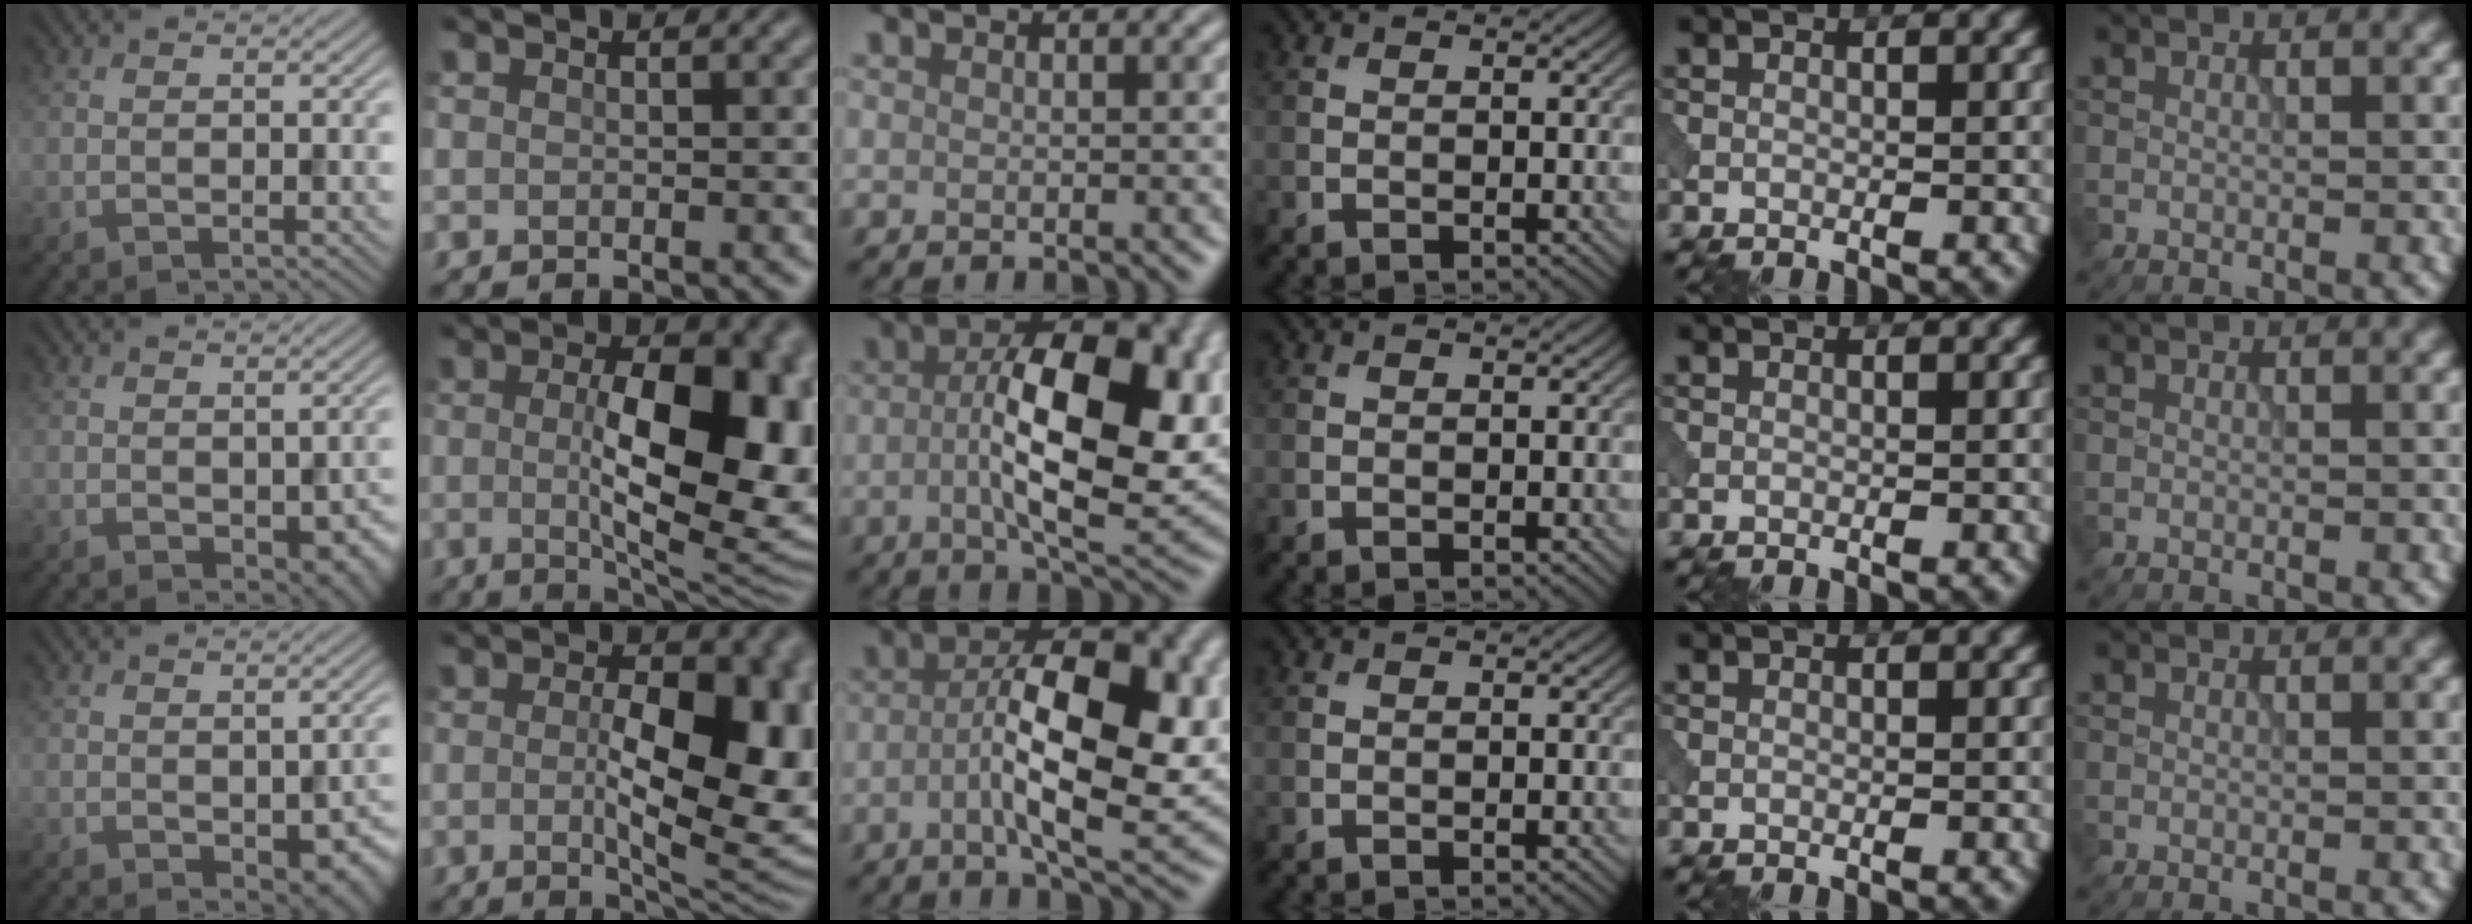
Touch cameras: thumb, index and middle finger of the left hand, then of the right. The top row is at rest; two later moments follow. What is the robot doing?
{"motion": "pour", "object": "beaker"}